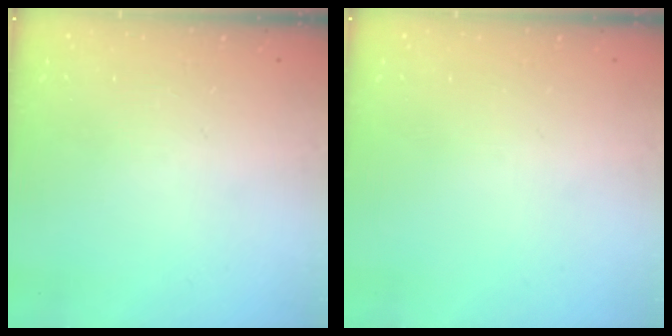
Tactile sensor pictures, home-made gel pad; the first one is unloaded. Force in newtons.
{"total": 0.0}